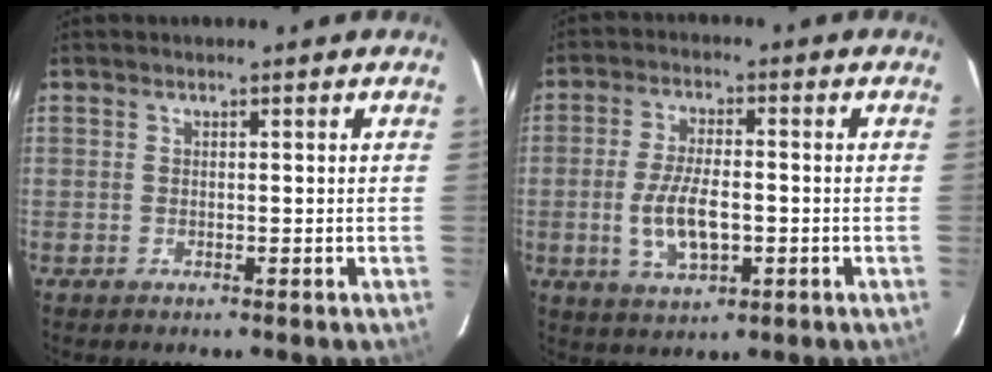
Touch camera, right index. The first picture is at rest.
{"total": 8.6, "force": [-1.7, 3.6, 7.6], "torque": [-0.154, -0.005, -0.027]}